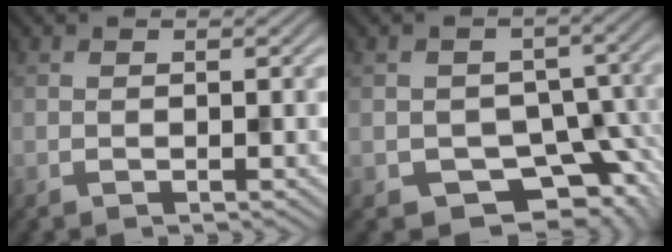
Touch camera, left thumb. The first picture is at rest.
{"total": 7.5, "force": [-3.4, 6.0, 3.1], "torque": [-0.028, -0.017, -0.032]}